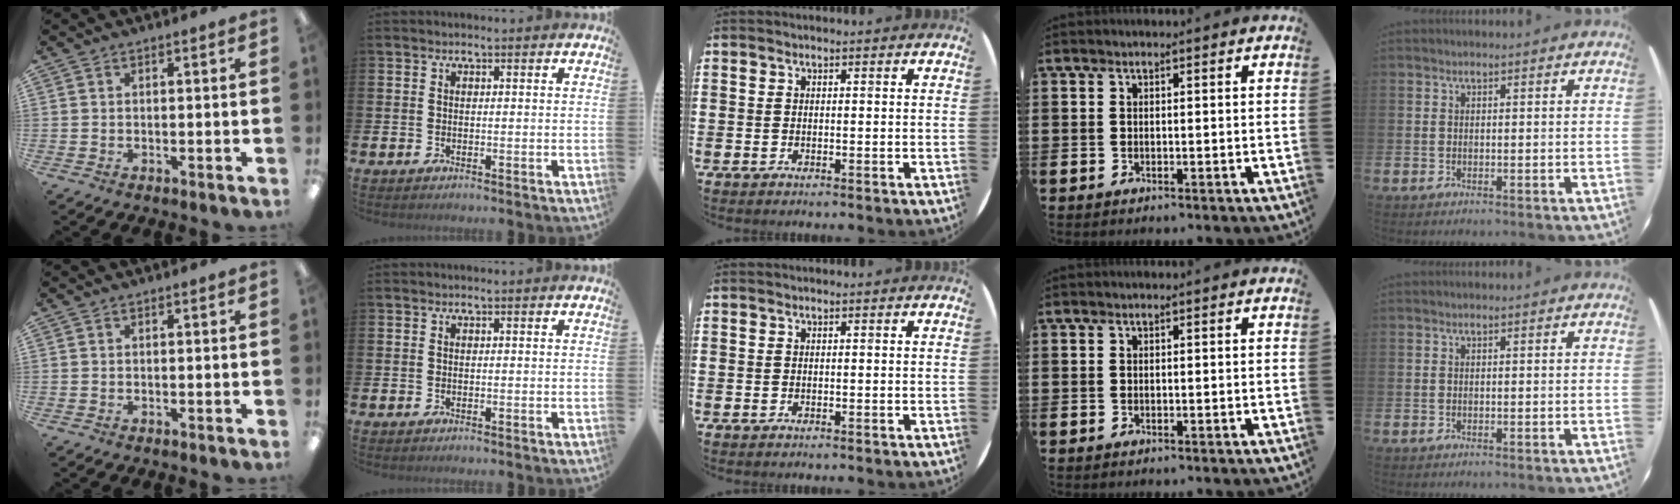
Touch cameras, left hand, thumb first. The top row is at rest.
{}